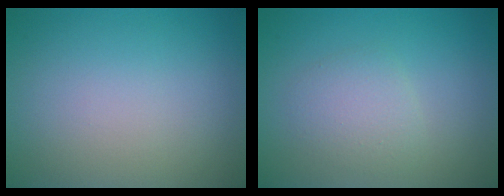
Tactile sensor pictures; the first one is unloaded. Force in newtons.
{"total": 2.3, "press": 2.3, "slide": 0.2}